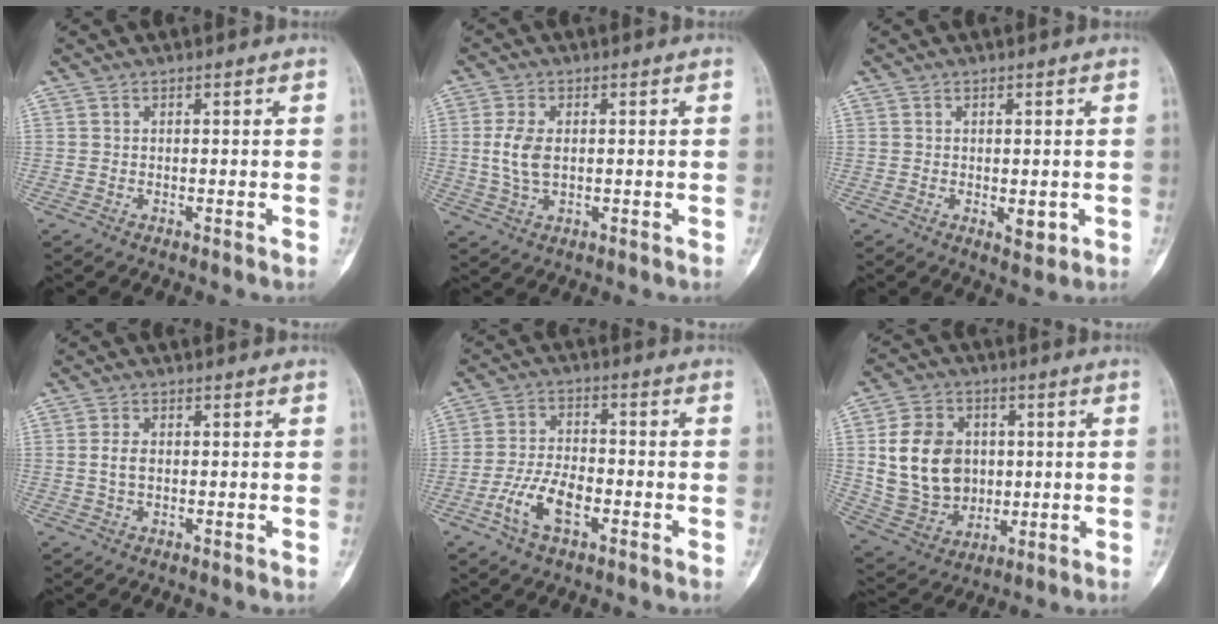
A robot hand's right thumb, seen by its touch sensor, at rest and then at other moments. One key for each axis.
{"total": 5.7, "fx": 0.1, "fy": 3.3, "fz": 4.6, "tx": -0.102, "ty": 0.001, "tz": 0.002}
{"total": 2.7, "fx": -0.4, "fy": 1.4, "fz": 2.3, "tx": -0.019, "ty": -0.004, "tz": 0.000}
{"total": 2.3, "fx": -0.1, "fy": 1.4, "fz": 1.9, "tx": -0.039, "ty": 0.003, "tz": -0.005}
{"total": 8.7, "fx": -3.6, "fy": 4.3, "fz": 6.7, "tx": -0.130, "ty": 0.021, "tz": -0.072}
{"total": 16.1, "fx": 1.9, "fy": 12.9, "fz": 9.5, "tx": -0.138, "ty": 0.001, "tz": 0.050}